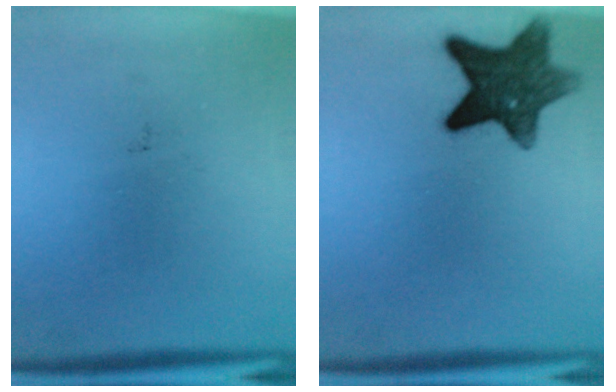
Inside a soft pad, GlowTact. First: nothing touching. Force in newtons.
{"total": 10.7}